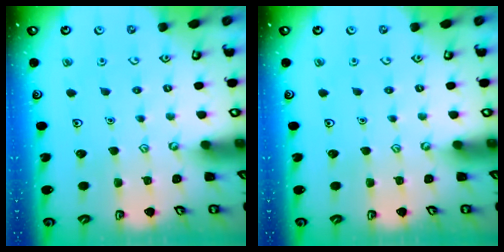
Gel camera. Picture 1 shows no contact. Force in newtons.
{"total": 0.0}